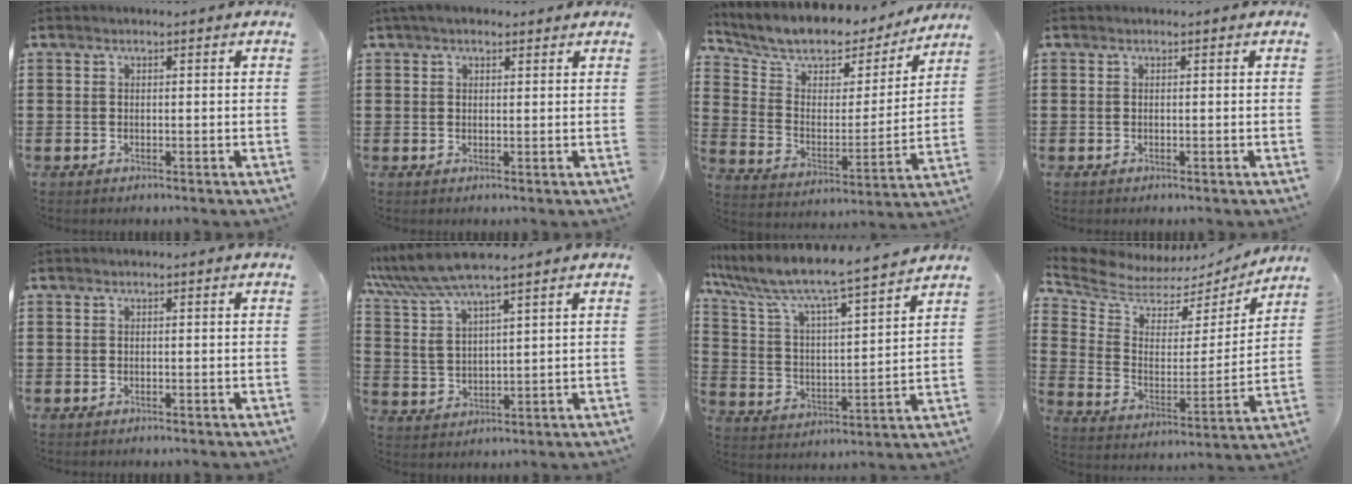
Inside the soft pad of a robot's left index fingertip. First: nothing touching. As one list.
[{"total": 2.5, "force": [1.8, 1.1, 1.3], "torque": [-0.030, 0.008, 0.032]}, {"total": 7.0, "force": [6.1, 3.1, 1.6], "torque": [-0.058, -0.051, 0.100]}, {"total": 0.0}, {"total": 0.0}, {"total": 7.4, "force": [6.1, 0.6, 4.2], "torque": [-0.100, -0.021, 0.110]}, {"total": 6.7, "force": [6.1, 0.1, 2.7], "torque": [-0.085, -0.052, 0.094]}, {"total": 5.5, "force": [5.1, 2.0, 0.2], "torque": [-0.045, -0.048, 0.084]}]